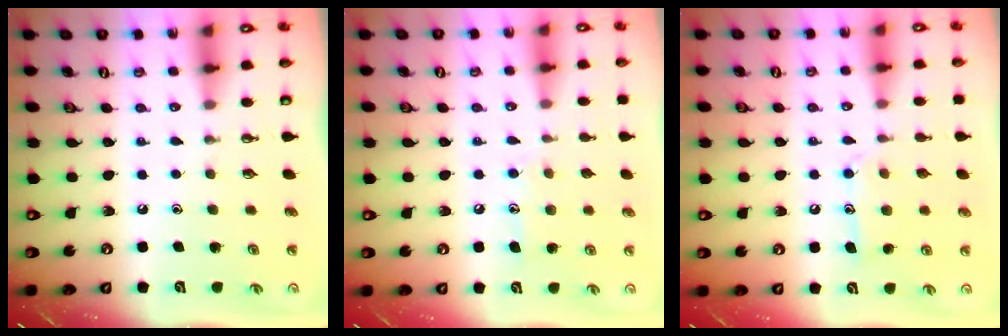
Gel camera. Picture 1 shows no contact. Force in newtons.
{"total": 7.8, "press": 7.7, "slide": 0.5}
{"total": 11.7, "press": 11.7, "slide": 0.7}